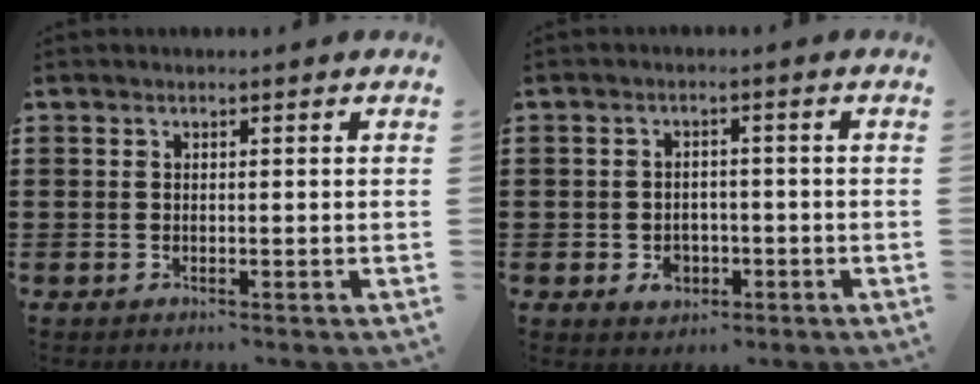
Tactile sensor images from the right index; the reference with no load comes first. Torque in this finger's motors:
{"motor_torque": [0.62, 1.52, 0.00, -0.04]}